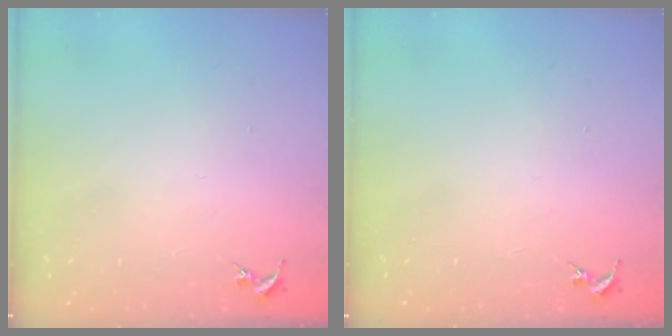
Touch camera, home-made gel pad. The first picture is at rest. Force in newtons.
{"total": 0.0}